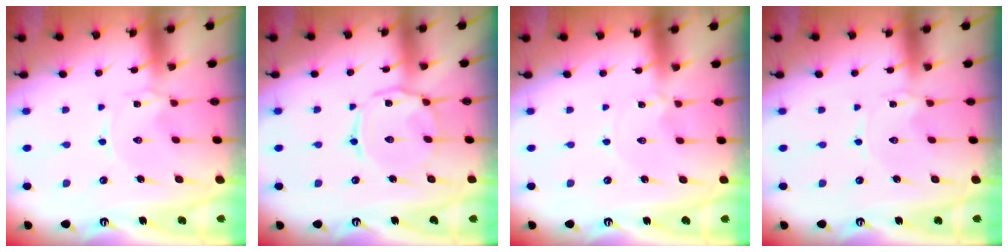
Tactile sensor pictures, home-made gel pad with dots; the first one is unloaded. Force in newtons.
{"total": 5.9, "press": 5.9, "slide": 0.4}
{"total": 0.5, "press": 0.5, "slide": 0.2}
{"total": 1.1, "press": 1.1, "slide": 0.2}